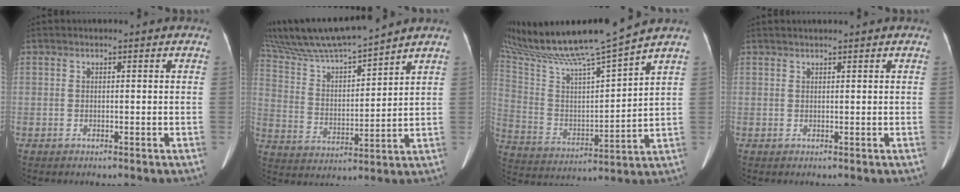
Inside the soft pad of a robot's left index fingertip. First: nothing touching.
{"total": 16.1, "force": [14.5, 0.6, 7.0], "torque": [-0.141, 0.010, 0.274]}
{"total": 18.0, "force": [16.2, -1.6, 7.8], "torque": [-0.160, -0.020, 0.294]}
{"total": 1.7, "force": [1.6, 0.0, 0.8], "torque": [-0.009, 0.021, 0.028]}